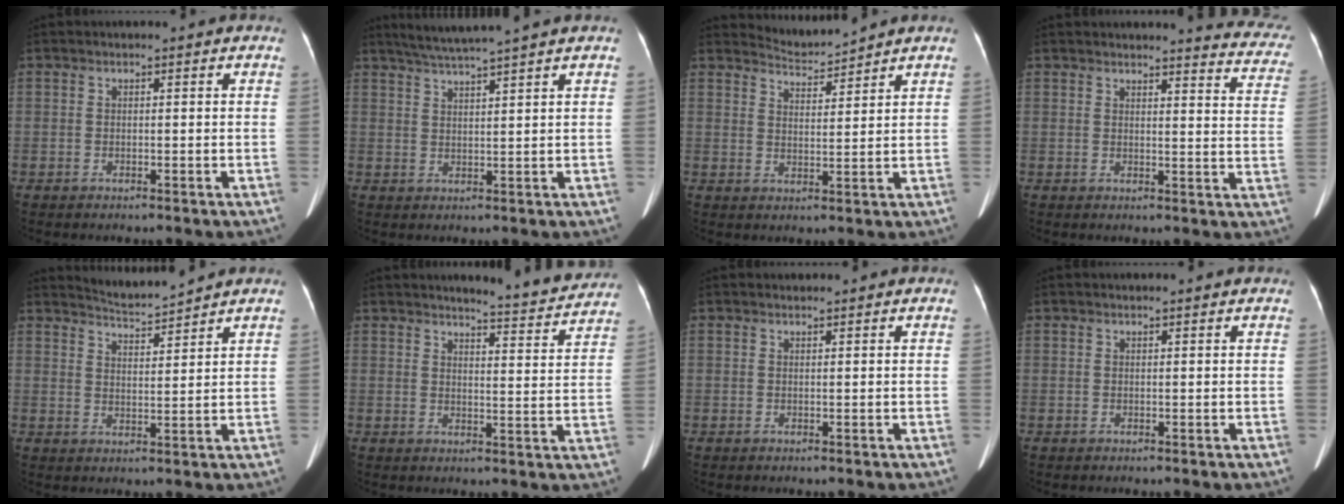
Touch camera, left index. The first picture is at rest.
{"total": 6.4, "force": [5.5, -1.4, 2.9], "torque": [-0.052, 0.017, 0.095]}
{"total": 3.8, "force": [3.6, -0.8, -0.9], "torque": [0.008, -0.005, 0.073]}
{"total": 11.3, "force": [11.1, 1.2, 1.9], "torque": [0.012, -0.079, 0.088]}
{"total": 4.4, "force": [4.2, -1.1, -0.2], "torque": [-0.003, -0.006, 0.080]}
{"total": 8.6, "force": [8.3, 0.4, 2.2], "torque": [-0.034, -0.019, 0.096]}
{"total": 0.0}
{"total": 0.0}